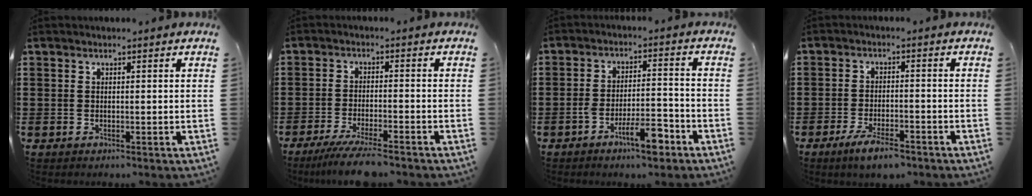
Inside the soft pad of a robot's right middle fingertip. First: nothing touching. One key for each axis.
{"total": 5.5, "fx": -4.7, "fy": 0.2, "fz": 2.9, "tx": -0.059, "ty": -0.015, "tz": -0.085}
{"total": 7.5, "fx": -4.7, "fy": 2.1, "fz": 5.5, "tx": -0.104, "ty": 0.005, "tz": -0.086}
{"total": 4.6, "fx": -3.6, "fy": 1.1, "fz": 2.8, "tx": -0.058, "ty": -0.003, "tz": -0.067}